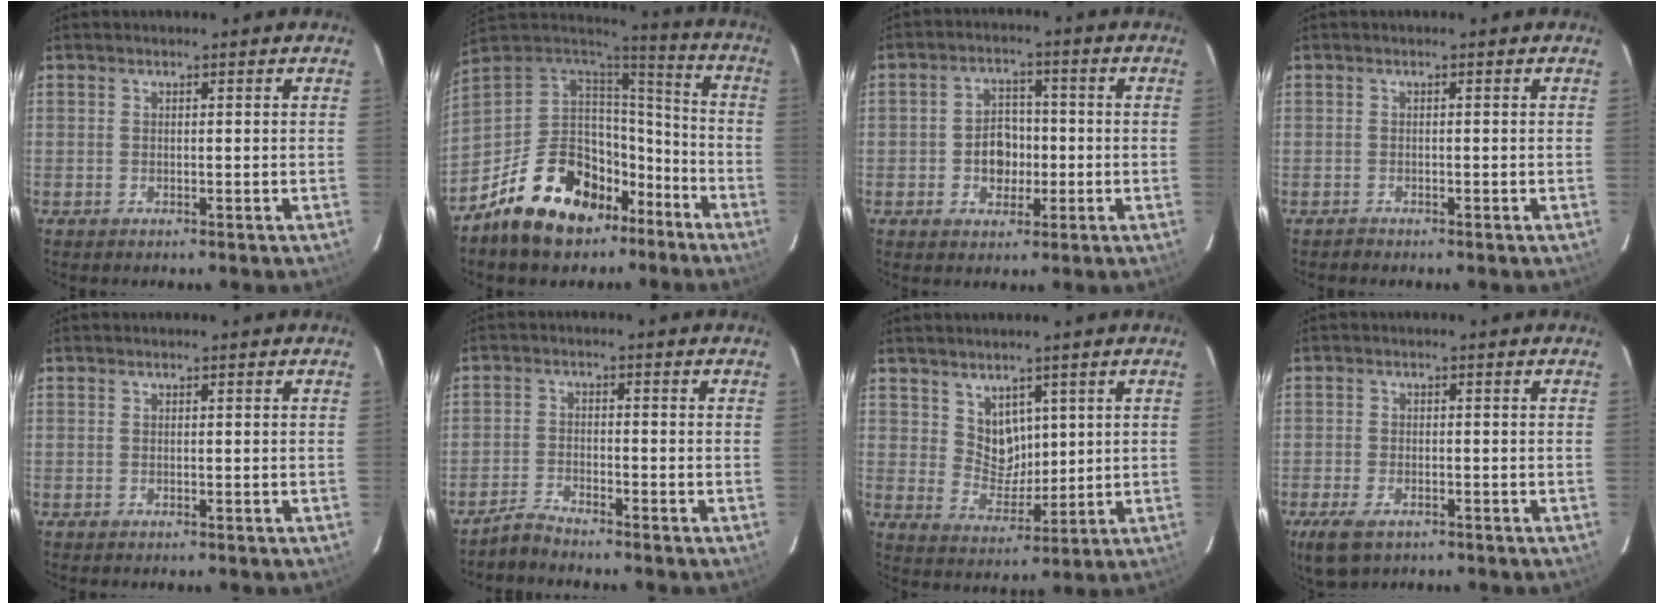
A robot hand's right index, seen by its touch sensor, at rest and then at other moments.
{"total": 21.9, "force": [-12.6, 12.5, 12.8], "torque": [-0.265, 0.015, -0.188]}
{"total": 6.1, "force": [-1.2, 4.9, 3.4], "torque": [-0.067, 0.015, -0.013]}
{"total": 0.7, "force": [-0.6, 0.2, -0.2], "torque": [0.002, 0.005, -0.013]}
{"total": 0.0}
{"total": 3.4, "force": [-3.3, 0.1, 0.8], "torque": [-0.030, 0.001, -0.069]}
{"total": 6.1, "force": [2.6, 4.9, 2.5], "torque": [-0.037, 0.001, 0.058]}
{"total": 6.7, "force": [-4.2, 3.3, 4.1], "torque": [-0.104, -0.020, -0.076]}